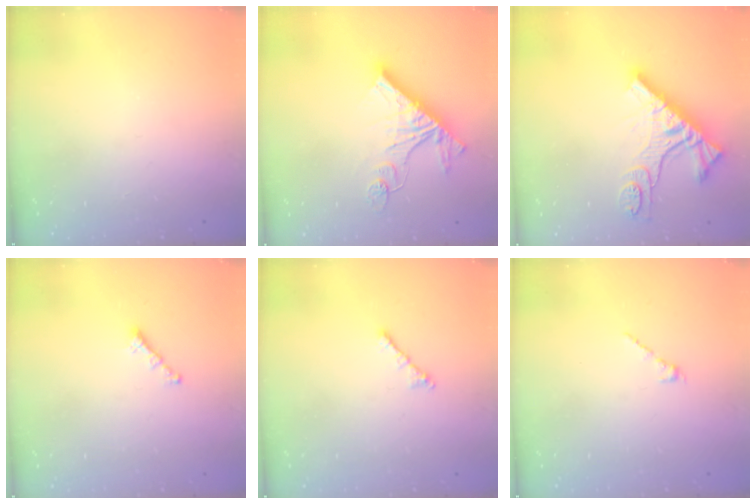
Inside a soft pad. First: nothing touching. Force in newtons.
{"total": 12.9, "press": 12.9, "slide": 1.0}
{"total": 11.4, "press": 11.3, "slide": 1.3}
{"total": 1.6, "press": 1.5, "slide": 0.5}
{"total": 2.1, "press": 2.0, "slide": 0.6}
{"total": 2.1, "press": 2.0, "slide": 0.7}